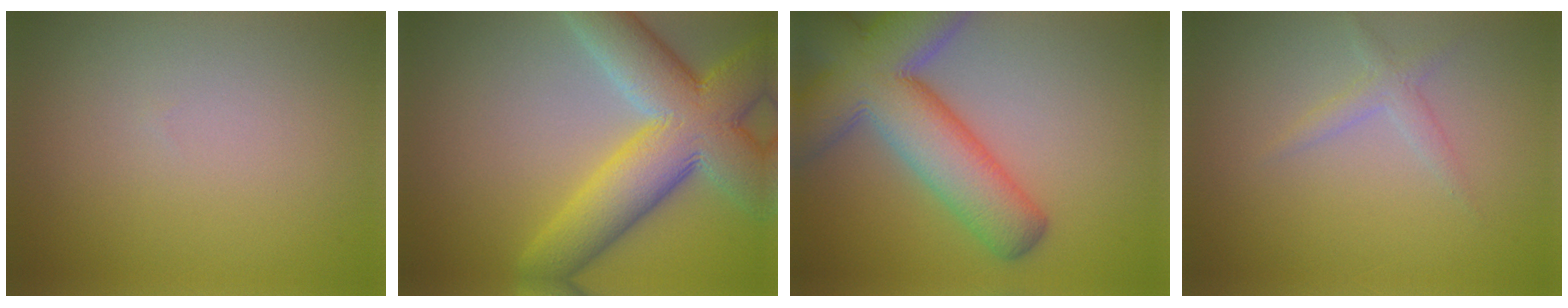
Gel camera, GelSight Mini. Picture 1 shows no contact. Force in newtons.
{"total": 10.8, "press": 10.8, "slide": 0.7}
{"total": 11.5, "press": 11.5, "slide": 0.7}
{"total": 1.5, "press": 1.5, "slide": 0.0}